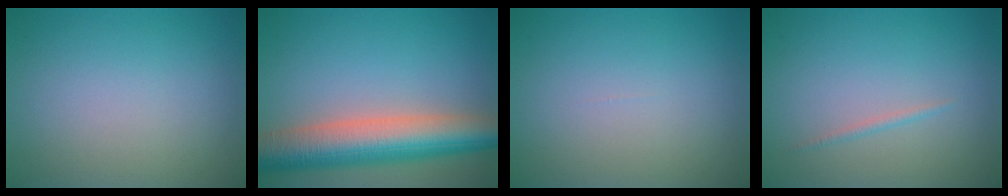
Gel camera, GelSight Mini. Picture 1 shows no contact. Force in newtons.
{"total": 9.3, "press": 9.3, "slide": 0.4}
{"total": 0.0}
{"total": 0.6, "press": 0.6, "slide": 0.0}